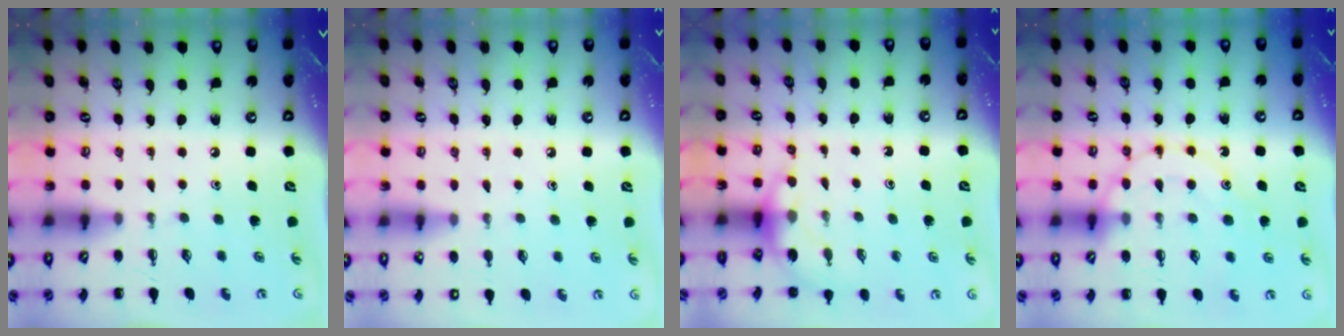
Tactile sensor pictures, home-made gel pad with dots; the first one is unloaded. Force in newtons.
{"total": 6.0, "press": 5.7, "slide": 2.0}
{"total": 4.7, "press": 4.6, "slide": 1.2}
{"total": 13.8, "press": 13.7, "slide": 1.8}